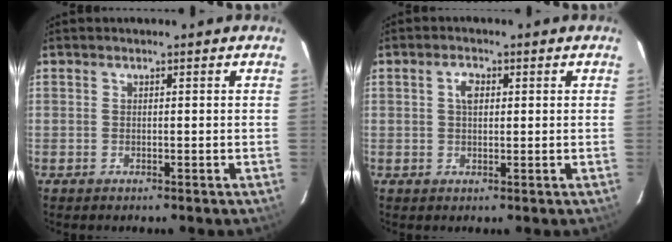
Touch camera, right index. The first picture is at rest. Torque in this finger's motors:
{"motor_torque": [0.04, -0.01, 0.04, 0.05]}